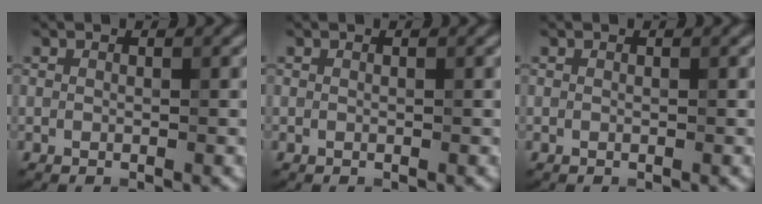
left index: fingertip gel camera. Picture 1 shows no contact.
{"total": 0.0}
{"total": 0.0}